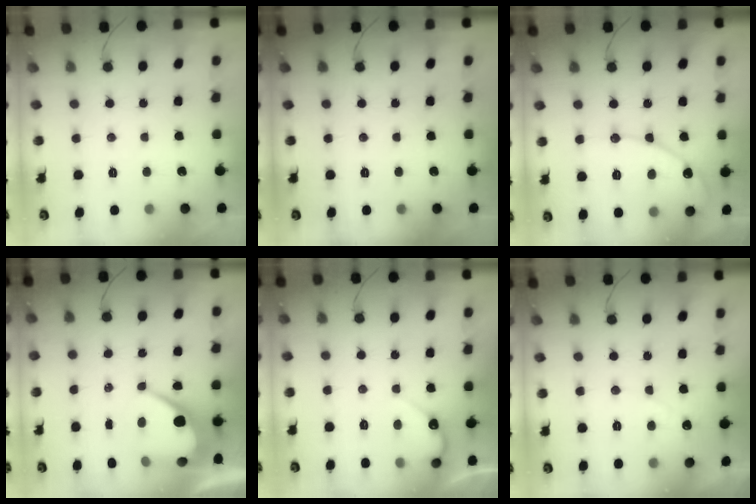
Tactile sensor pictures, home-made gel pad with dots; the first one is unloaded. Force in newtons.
{"total": 0.0}
{"total": 12.7, "press": 12.7, "slide": 1.1}
{"total": 11.0, "press": 11.0, "slide": 0.7}
{"total": 5.3, "press": 5.2, "slide": 0.5}
{"total": 2.7, "press": 2.7, "slide": 0.0}